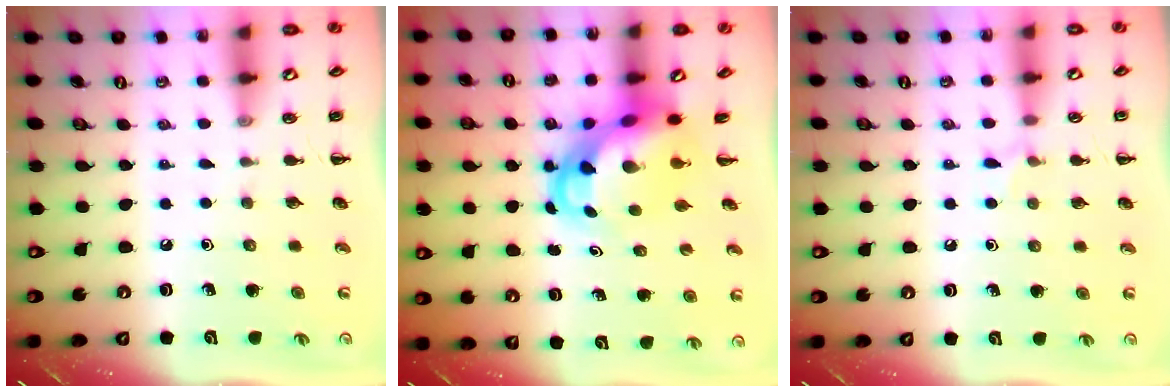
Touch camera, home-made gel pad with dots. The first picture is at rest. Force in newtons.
{"total": 5.4, "press": 5.2, "slide": 1.4}
{"total": 4.5, "press": 4.2, "slide": 1.5}